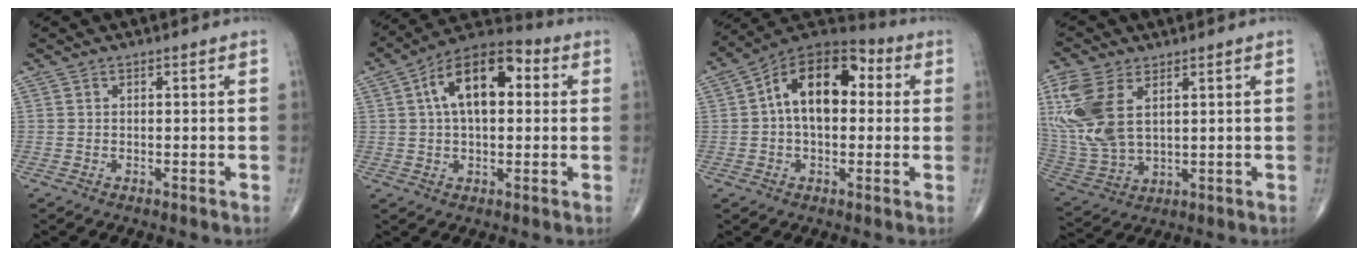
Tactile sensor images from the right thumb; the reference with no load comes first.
{"total": 14.4, "force": [3.0, 7.7, 11.8], "torque": [-0.183, 0.029, 0.039]}
{"total": 14.9, "force": [1.8, 8.9, 11.8], "torque": [-0.164, 0.039, 0.015]}
{"total": 15.4, "force": [4.9, 8.7, 11.8], "torque": [-0.277, -0.013, 0.108]}